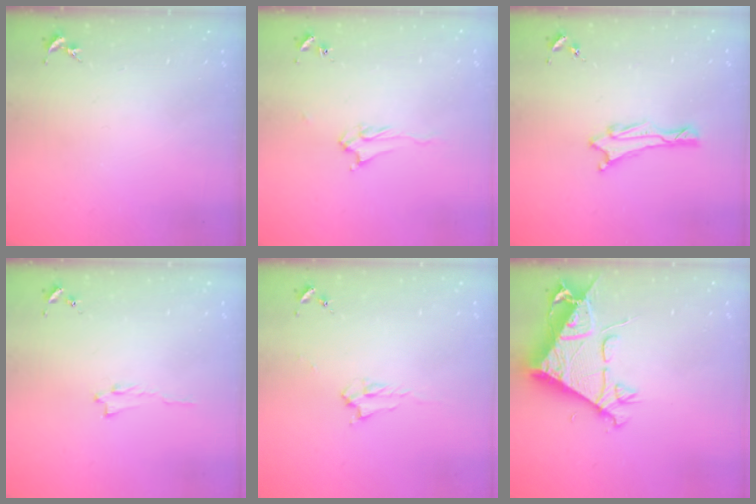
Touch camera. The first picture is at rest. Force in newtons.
{"total": 2.5, "press": 2.4, "slide": 0.4}
{"total": 1.5, "press": 1.5, "slide": 0.2}
{"total": 0.6, "press": 0.6, "slide": 0.1}
{"total": 2.2, "press": 2.2, "slide": 0.4}
{"total": 8.6, "press": 8.6, "slide": 1.0}